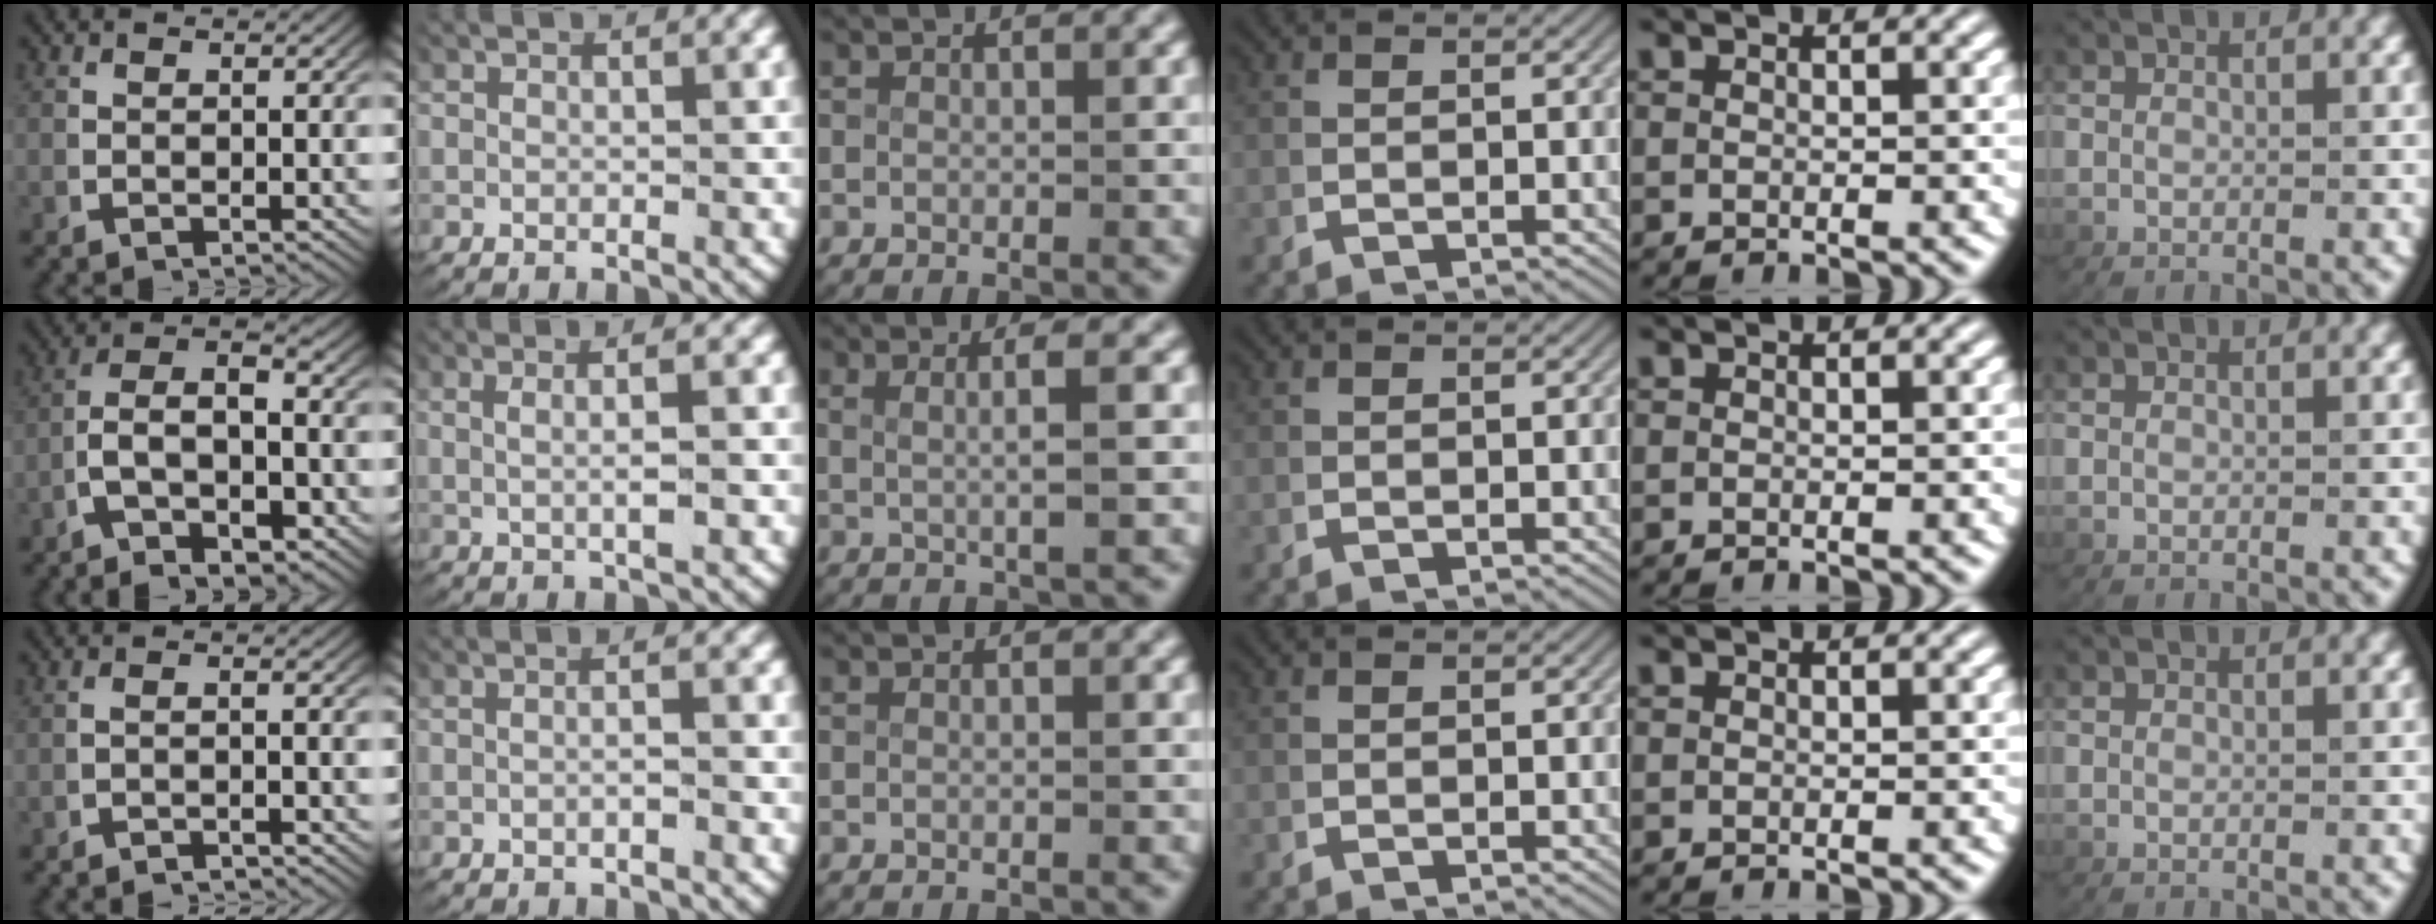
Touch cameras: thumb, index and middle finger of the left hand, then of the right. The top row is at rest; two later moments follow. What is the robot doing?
{"motion": "lift_and_place", "object": "towel"}